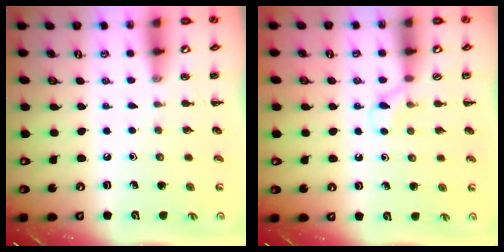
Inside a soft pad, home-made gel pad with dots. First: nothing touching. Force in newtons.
{"total": 4.4, "press": 4.2, "slide": 1.6}